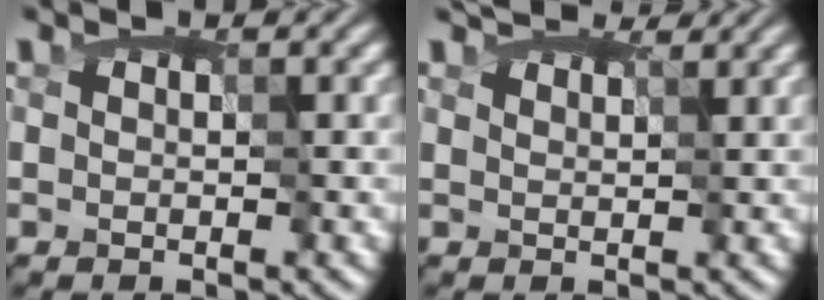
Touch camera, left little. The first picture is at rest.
{"total": 3.7, "force": [3.3, 1.1, 1.3], "torque": [-0.037, 0.005, 0.046]}